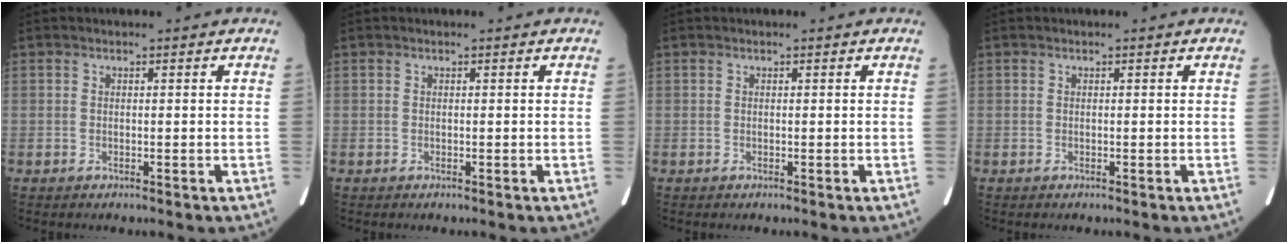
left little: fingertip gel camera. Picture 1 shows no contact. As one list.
[{"total": 0.0}, {"total": 0.0}, {"total": 0.0}]